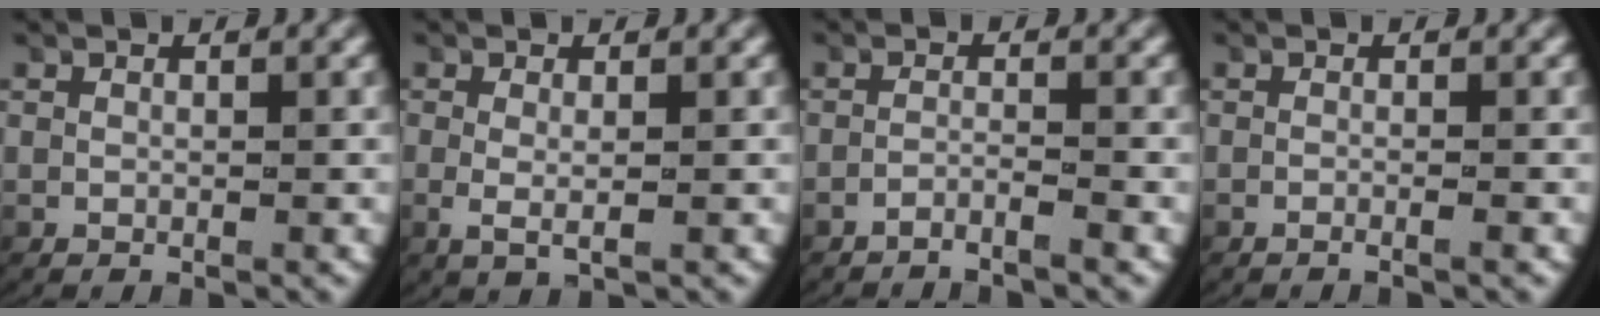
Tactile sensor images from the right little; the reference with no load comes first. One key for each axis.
{"total": 1.8, "fx": 0.0, "fy": 0.7, "fz": 1.6, "tx": -0.048, "ty": -0.014, "tz": 0.007}
{"total": 1.9, "fx": -1.8, "fy": 0.0, "fz": 0.5, "tx": -0.017, "ty": -0.004, "tz": -0.033}
{"total": 0.8, "fx": -0.7, "fy": 0.0, "fz": 0.5, "tx": -0.009, "ty": 0.004, "tz": -0.016}